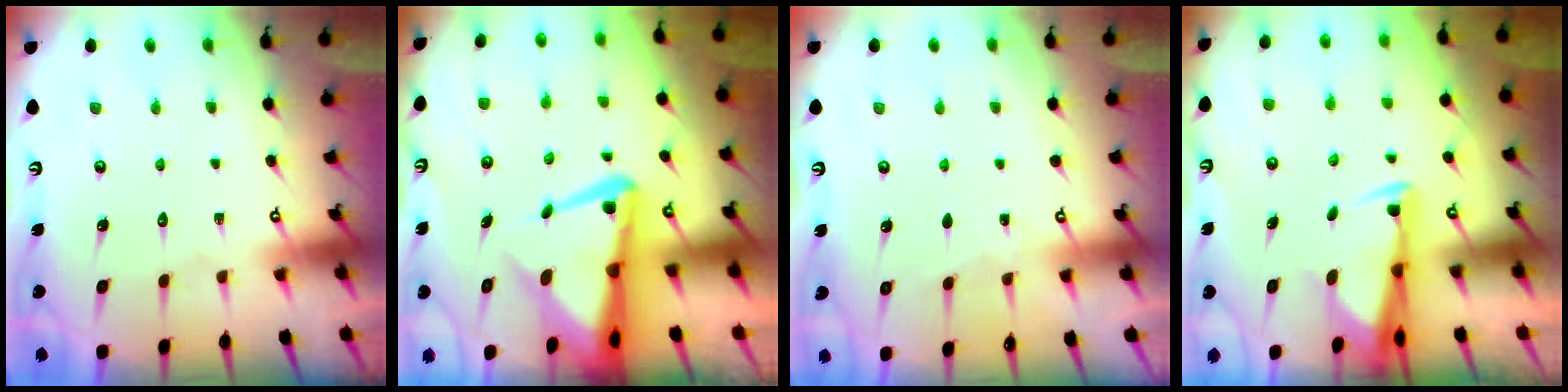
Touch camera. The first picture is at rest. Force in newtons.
{"total": 7.3, "press": 7.2, "slide": 1.2}
{"total": 2.9, "press": 2.8, "slide": 0.3}
{"total": 2.9, "press": 2.7, "slide": 0.9}